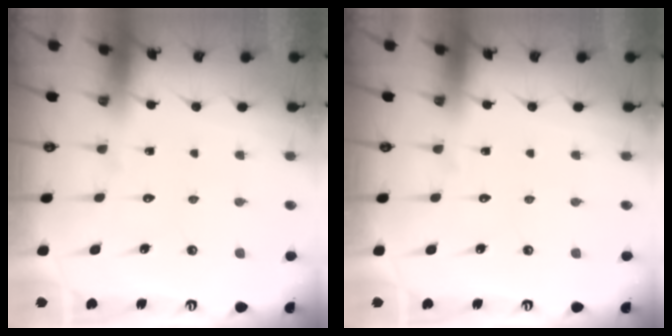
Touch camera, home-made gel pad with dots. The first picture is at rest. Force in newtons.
{"total": 0.0}